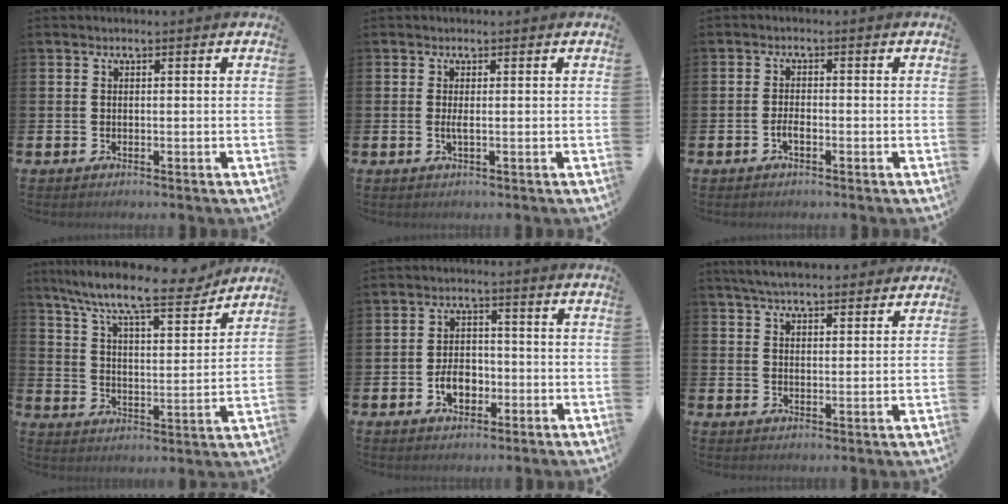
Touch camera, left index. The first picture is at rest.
{"total": 0.9, "force": [-0.1, 0.1, 0.9], "torque": [-0.024, 0.002, -0.001]}
{"total": 1.6, "force": [-0.8, 0.6, 1.2], "torque": [-0.032, 0.004, -0.014]}
{"total": 10.9, "force": [9.5, 1.6, 4.9], "torque": [-0.116, -0.067, 0.156]}
{"total": 4.3, "force": [-1.5, 2.9, 2.7], "torque": [-0.035, 0.000, -0.034]}
{"total": 5.0, "force": [4.9, 0.7, 1.1], "torque": [-0.034, -0.019, 0.089]}